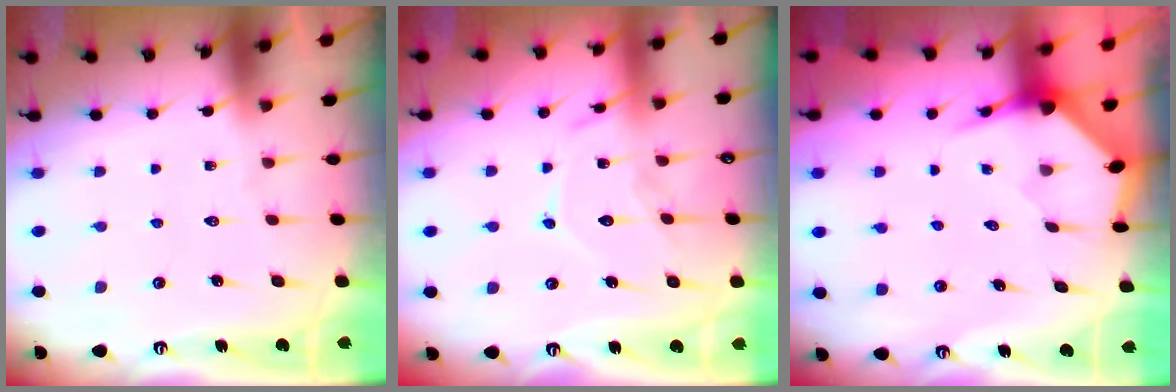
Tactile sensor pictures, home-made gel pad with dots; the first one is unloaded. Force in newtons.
{"total": 10.3, "press": 10.3, "slide": 0.3}
{"total": 3.7, "press": 3.6, "slide": 0.4}